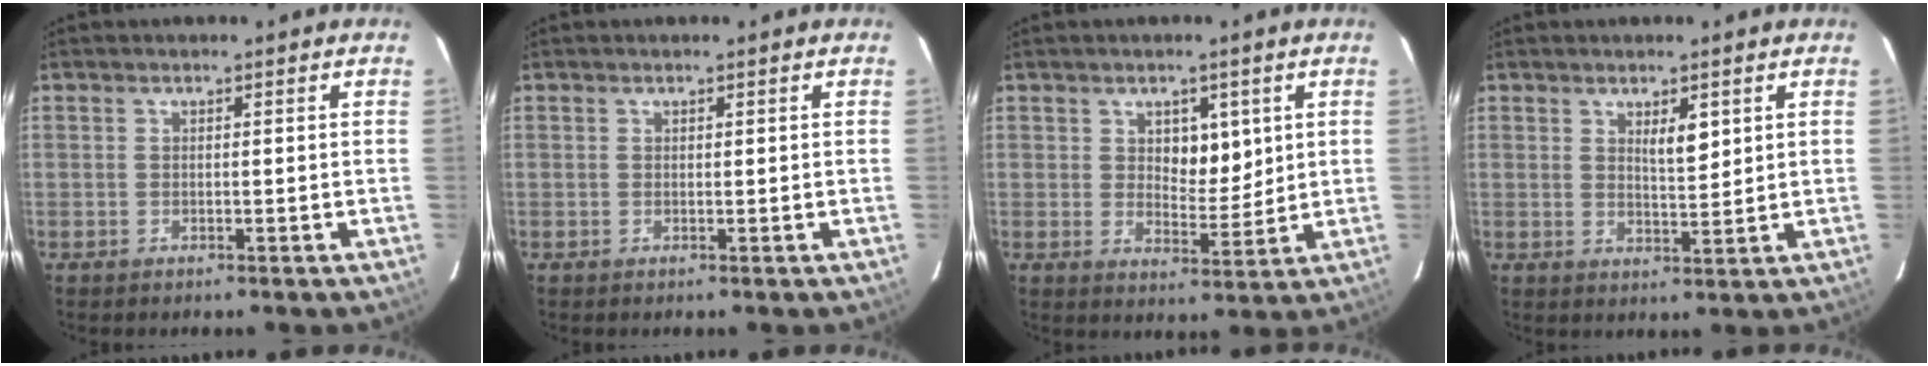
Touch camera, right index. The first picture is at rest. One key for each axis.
{"total": 0.0}
{"total": 5.4, "fx": 2.0, "fy": 3.0, "fz": 4.0, "tx": -0.056, "ty": -0.001, "tz": 0.036}
{"total": 3.5, "fx": 1.6, "fy": 0.9, "fz": 2.9, "tx": -0.051, "ty": -0.004, "tz": 0.031}